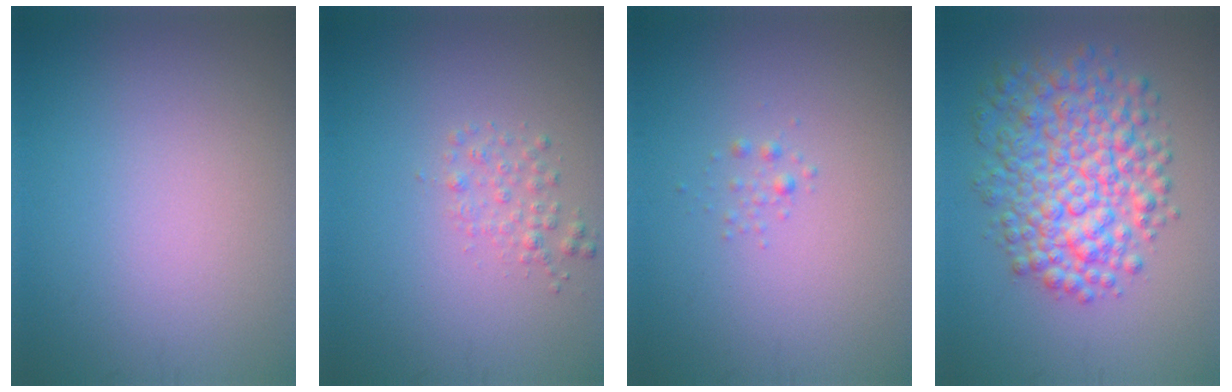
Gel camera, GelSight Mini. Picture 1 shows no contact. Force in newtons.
{"total": 1.5, "press": 1.5, "slide": 0.1}
{"total": 0.6, "press": 0.6, "slide": 0.0}
{"total": 7.9, "press": 7.9, "slide": 0.2}